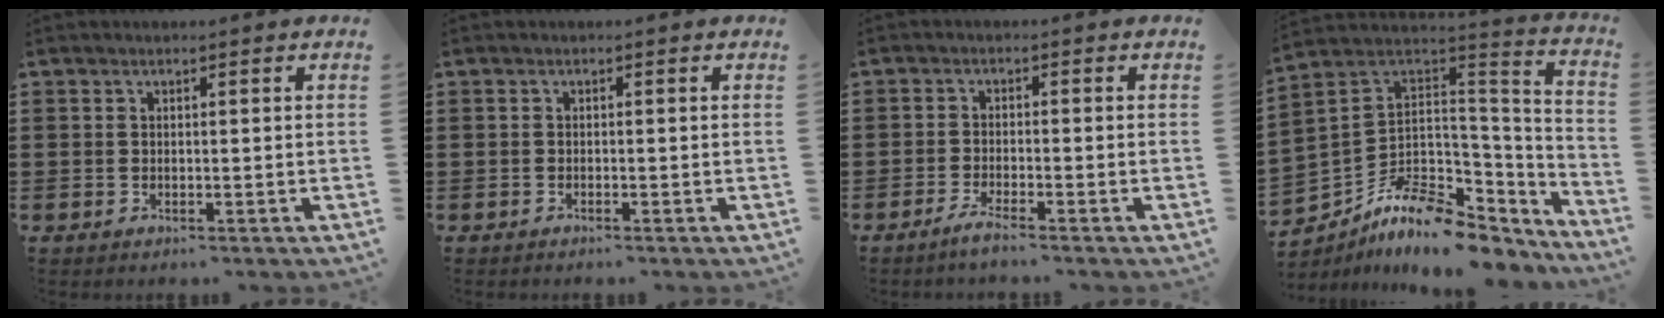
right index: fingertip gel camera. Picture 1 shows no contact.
{"total": 0.5, "force": [-0.5, 0.1, 0.0], "torque": [-0.002, -0.001, -0.011]}
{"total": 2.2, "force": [-1.8, -0.1, 1.2], "torque": [-0.027, -0.001, -0.036]}
{"total": 10.0, "force": [-6.7, 5.1, 5.4], "torque": [-0.119, 0.006, -0.124]}